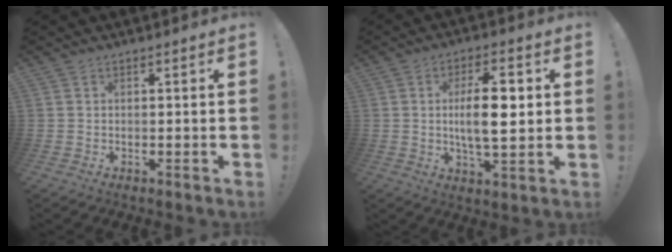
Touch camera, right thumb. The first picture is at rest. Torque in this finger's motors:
{"motor_torque": [0.31, 1.08, 1.18, -0.21, 0.27]}